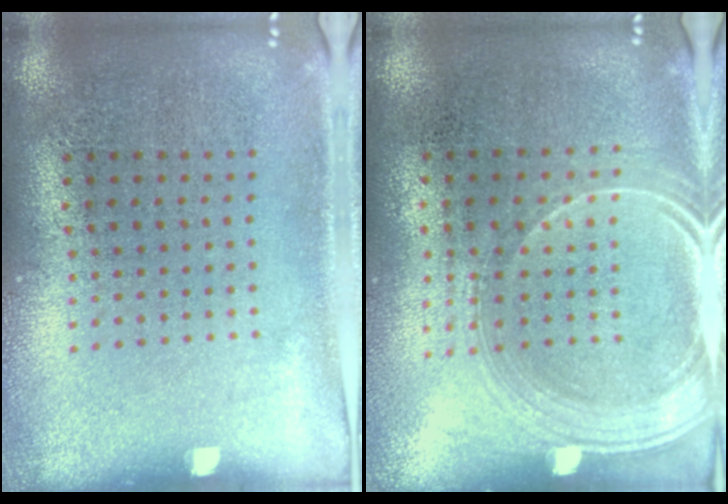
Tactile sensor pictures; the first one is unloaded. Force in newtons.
{"total": 1.7, "press": 1.5, "slide": 0.9}